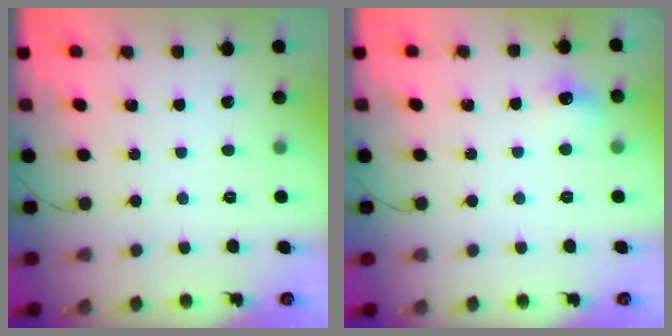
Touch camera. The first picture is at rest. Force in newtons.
{"total": 7.1, "press": 7.0, "slide": 1.6}